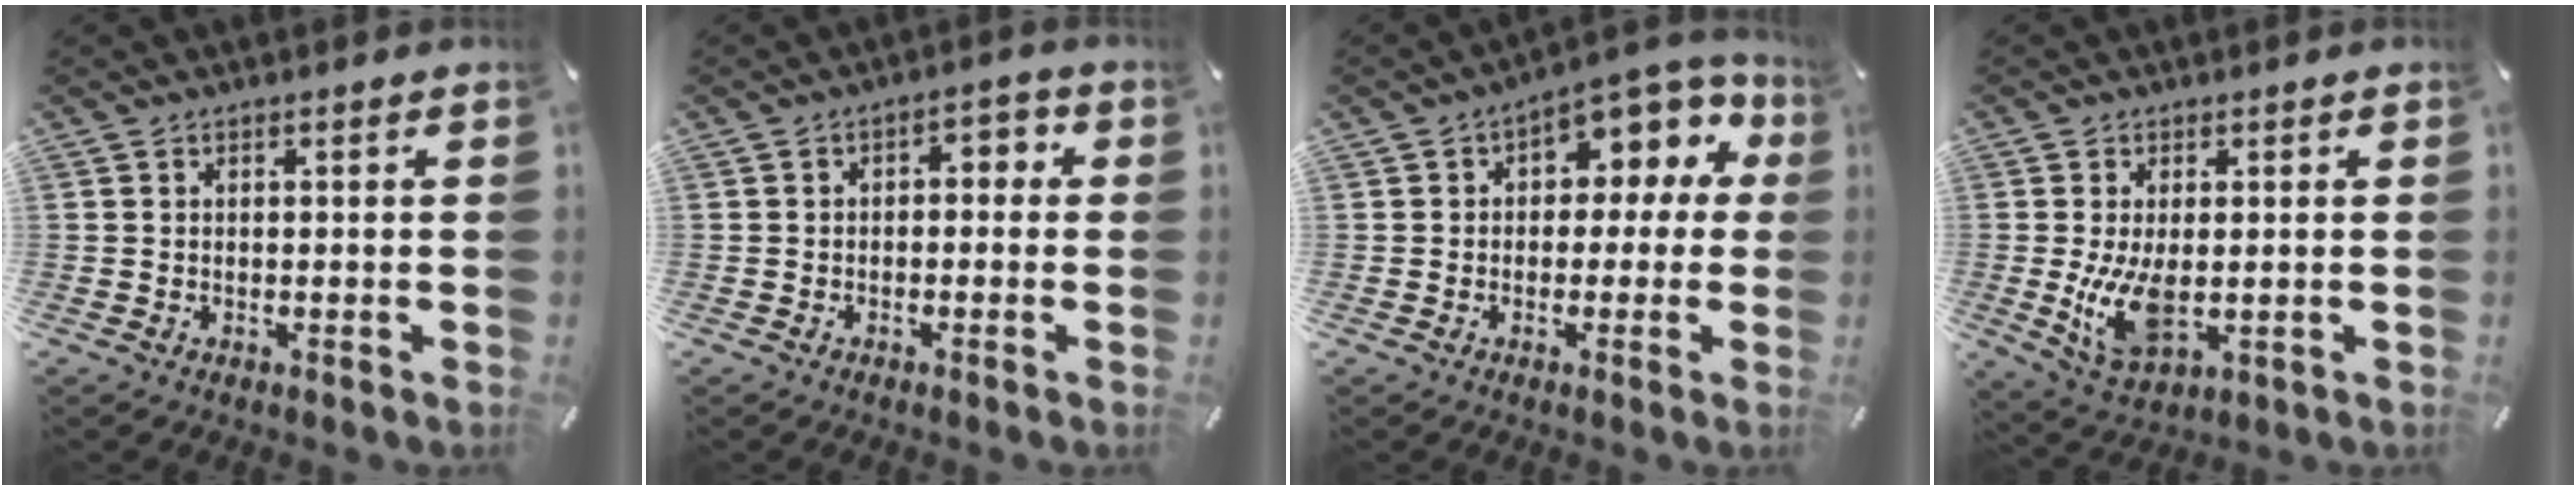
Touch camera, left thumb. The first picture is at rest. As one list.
[{"total": 2.8, "force": [-1.8, 1.6, 1.5], "torque": [-0.029, 0.019, -0.038]}, {"total": 7.2, "force": [2.6, 5.1, 4.3], "torque": [-0.055, -0.026, 0.044]}, {"total": 9.7, "force": [-0.3, 5.1, 8.3], "torque": [-0.171, -0.019, -0.004]}]